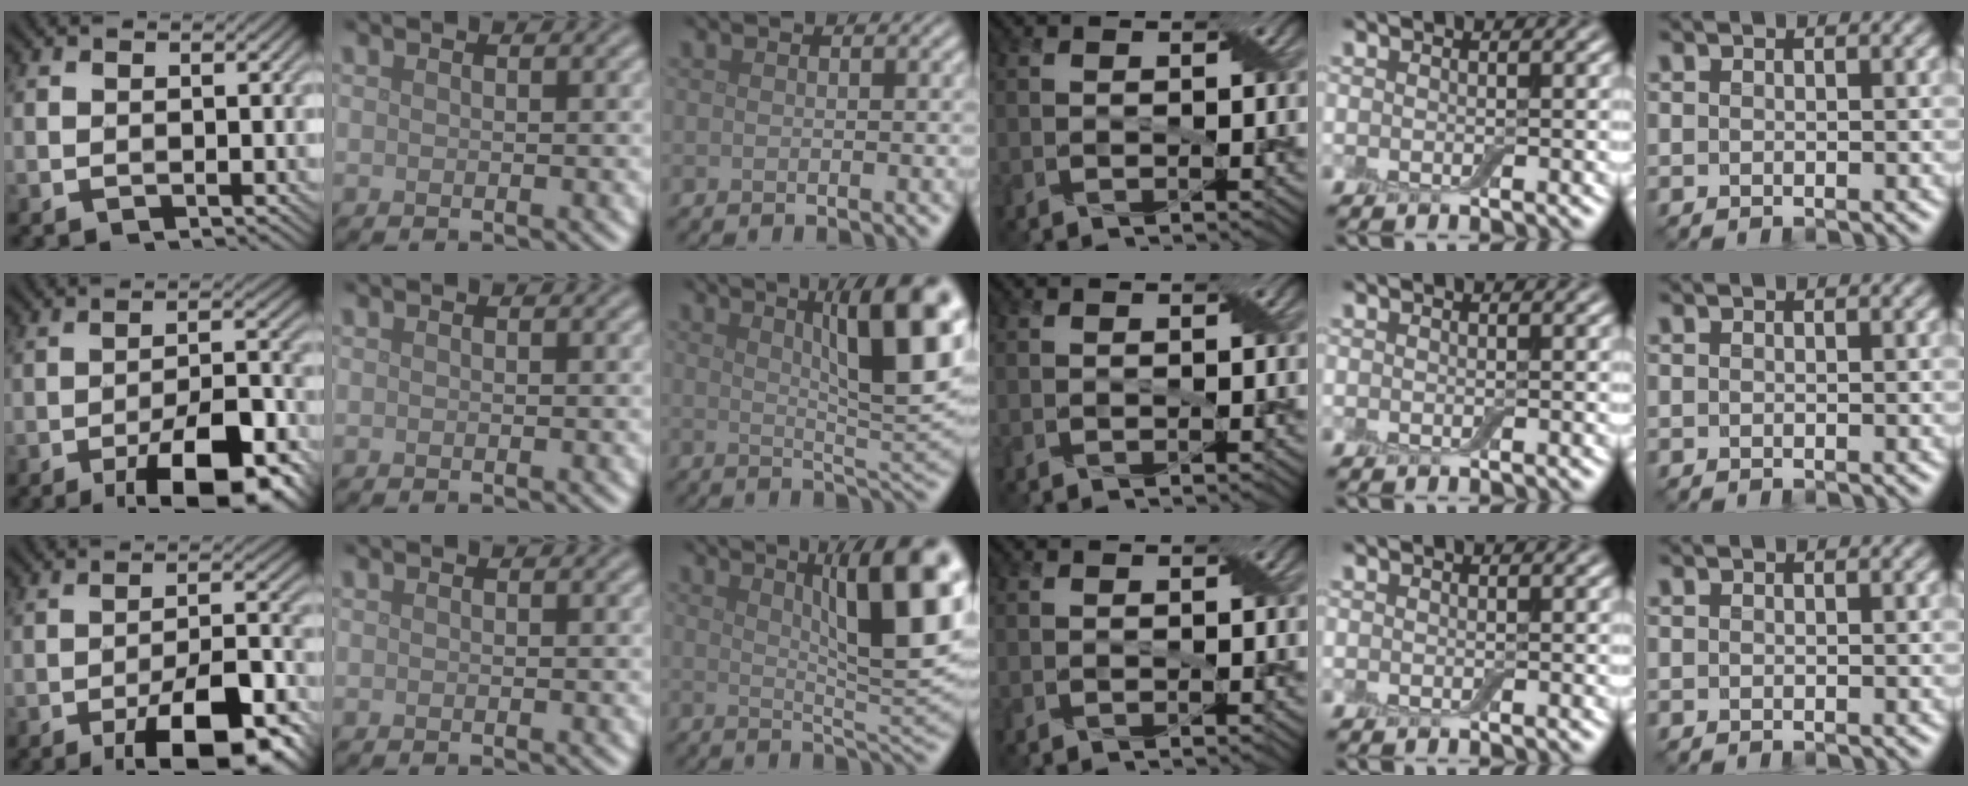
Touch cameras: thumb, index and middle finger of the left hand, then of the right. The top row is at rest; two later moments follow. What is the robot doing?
{"motion": "close", "object": "airpods case & airpods"}